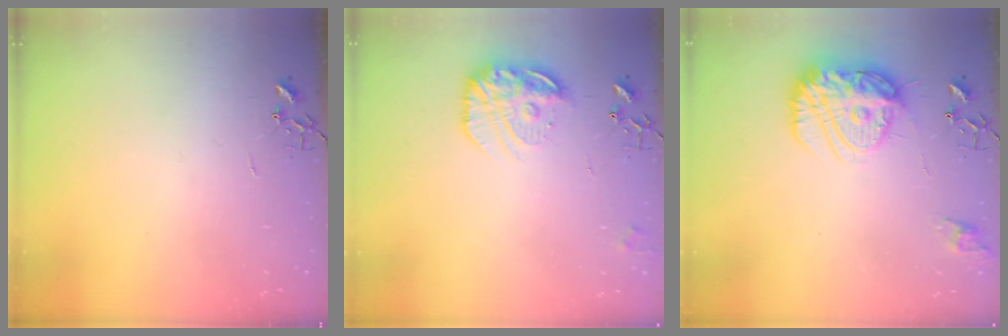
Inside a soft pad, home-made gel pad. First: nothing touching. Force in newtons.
{"total": 16.4, "press": 16.3, "slide": 1.3}
{"total": 16.5, "press": 16.5, "slide": 1.6}